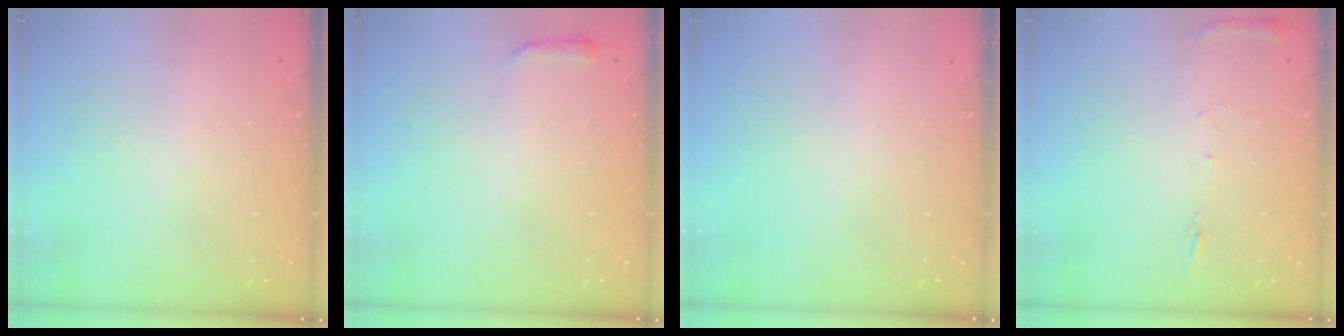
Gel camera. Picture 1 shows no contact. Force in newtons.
{"total": 3.0, "press": 2.9, "slide": 0.6}
{"total": 0.0}
{"total": 6.9, "press": 6.9, "slide": 0.7}